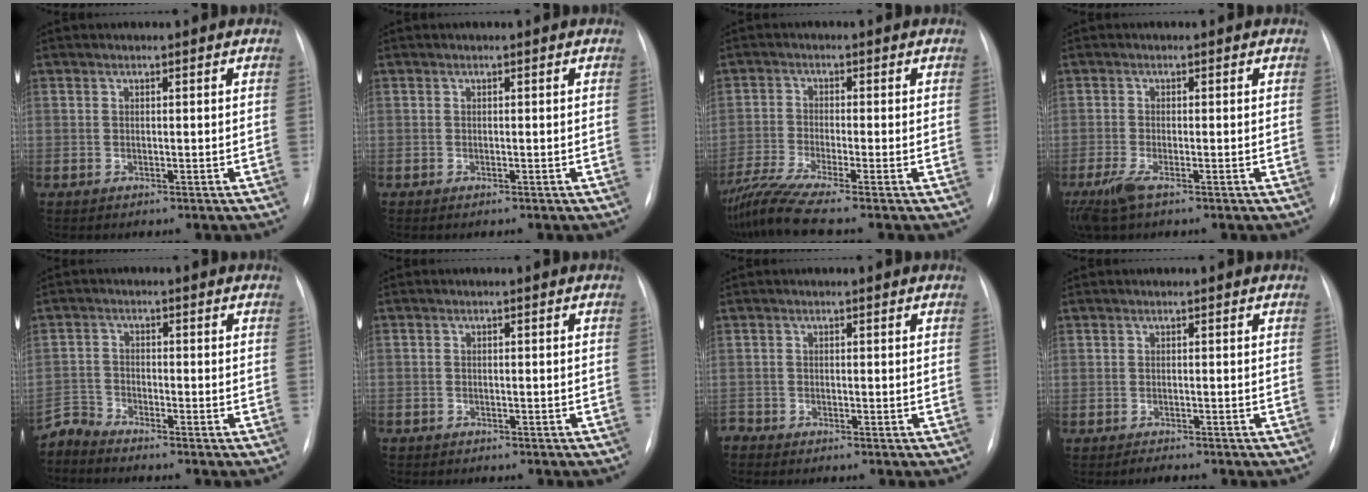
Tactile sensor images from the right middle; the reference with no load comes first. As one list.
[{"total": 0.0}, {"total": 8.4, "force": [-6.9, -1.5, 4.7], "torque": [-0.091, -0.025, -0.123]}, {"total": 3.6, "force": [-2.2, 0.6, 2.8], "torque": [-0.068, -0.013, -0.044]}, {"total": 3.5, "force": [-3.3, -0.6, -0.7], "torque": [0.016, -0.017, -0.066]}, {"total": 3.2, "force": [-2.6, 1.6, 1.1], "torque": [-0.018, 0.000, -0.024]}, {"total": 1.3, "force": [-1.3, 0.1, -0.2], "torque": [0.008, -0.004, -0.022]}, {"total": 1.4, "force": [-1.3, 0.3, 0.4], "torque": [-0.014, -0.005, -0.017]}]